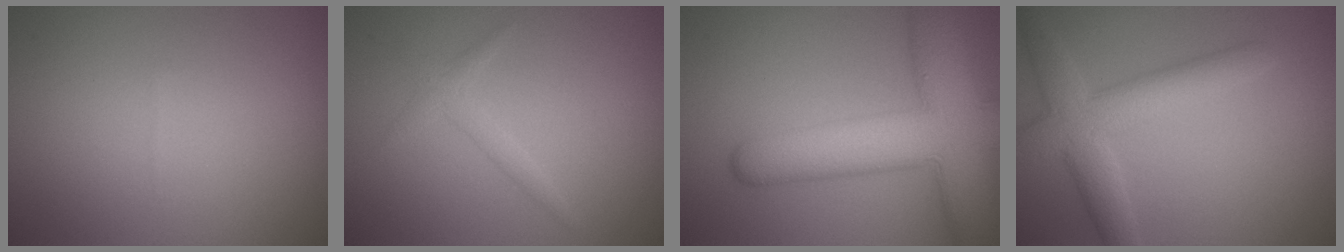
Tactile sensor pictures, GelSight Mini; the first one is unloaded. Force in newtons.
{"total": 1.4, "press": 1.4, "slide": 0.1}
{"total": 10.7, "press": 10.7, "slide": 0.6}
{"total": 5.0, "press": 5.0, "slide": 0.2}